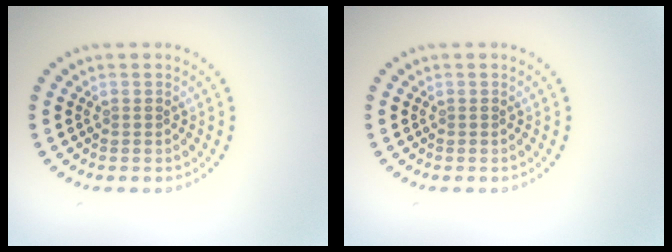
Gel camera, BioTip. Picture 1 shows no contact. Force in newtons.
{"total": 0.0}